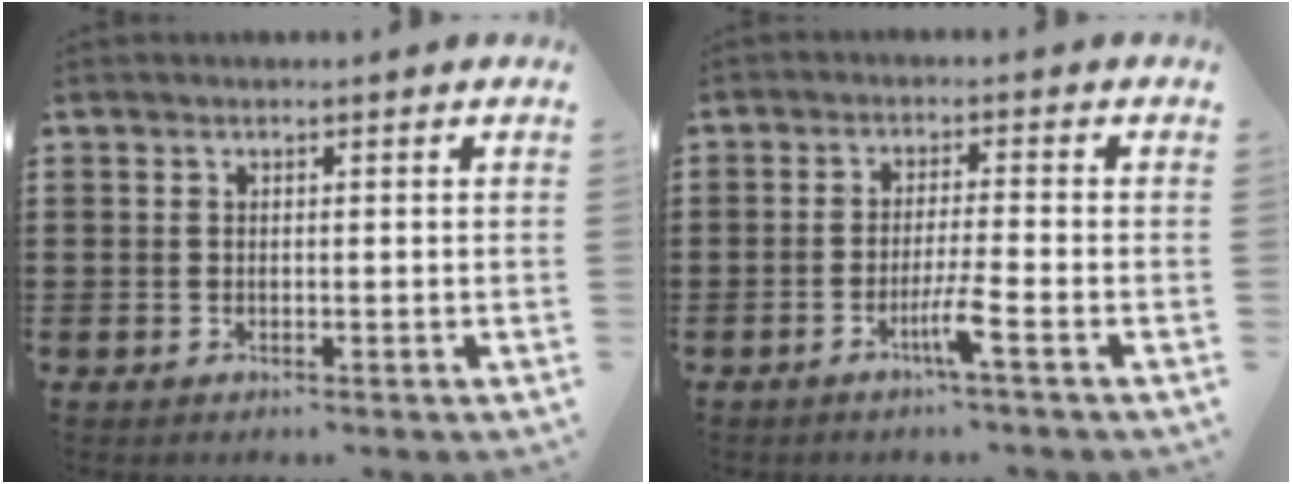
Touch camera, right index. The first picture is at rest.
{"total": 4.2, "force": [-2.4, -0.4, 3.4], "torque": [-0.063, -0.011, -0.044]}